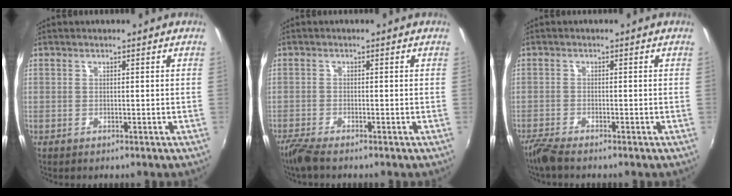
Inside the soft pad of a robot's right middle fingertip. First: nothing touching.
{"total": 3.5, "force": [-2.9, 0.3, 1.9], "torque": [-0.056, -0.013, -0.059]}
{"total": 3.4, "force": [-3.0, 0.2, 1.6], "torque": [-0.049, -0.012, -0.059]}